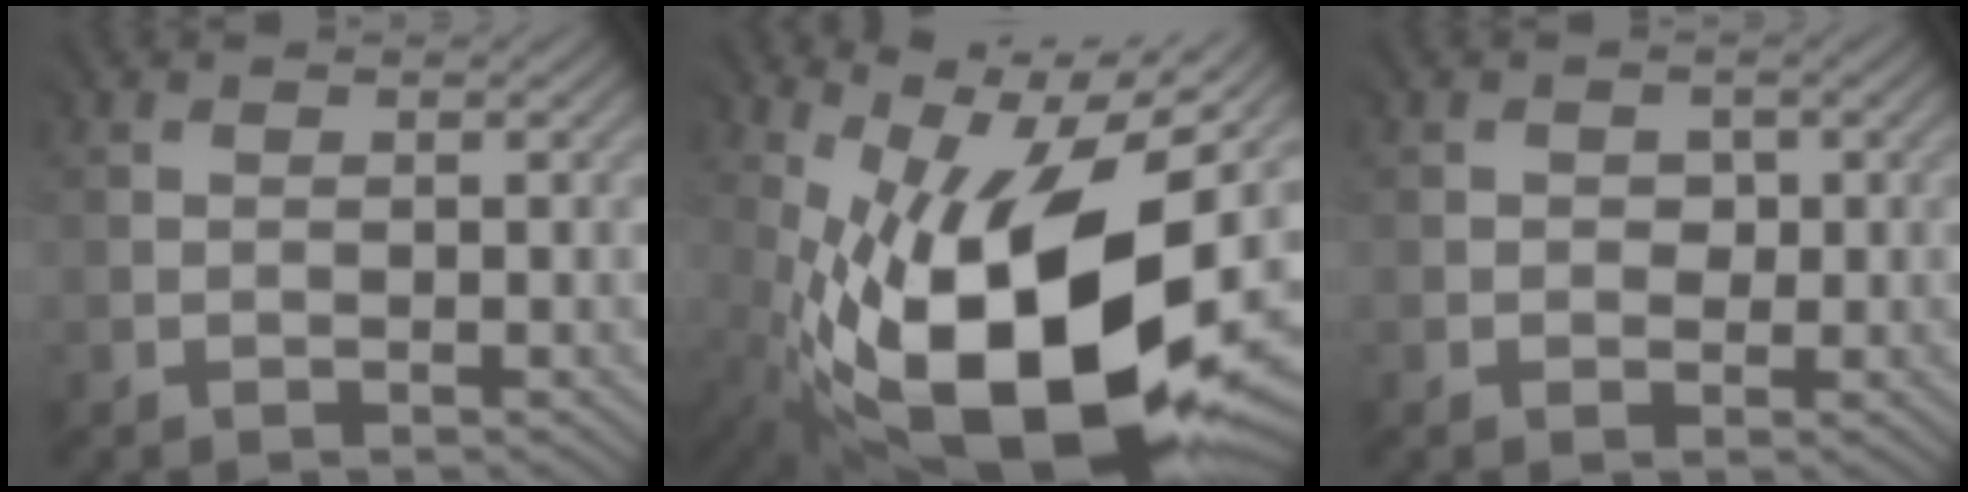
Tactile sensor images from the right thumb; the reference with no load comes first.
{"total": 19.6, "force": [-3.1, 8.5, 17.4], "torque": [-0.312, -0.016, -0.045]}
{"total": 1.6, "force": [0.0, 1.4, 0.8], "torque": [-0.008, -0.004, -0.001]}